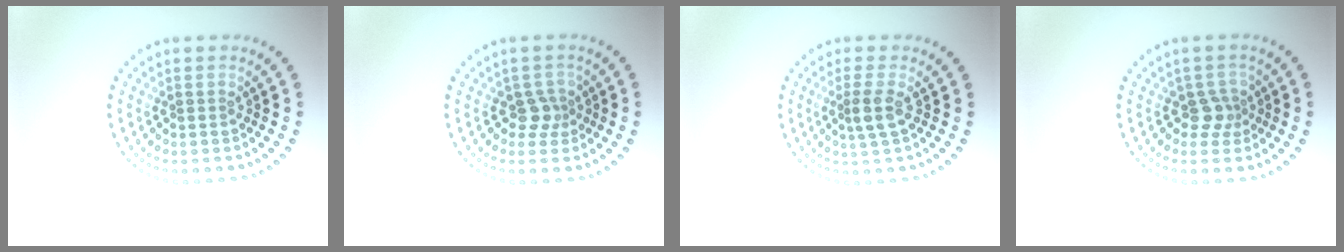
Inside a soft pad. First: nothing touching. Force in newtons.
{"total": 1.9, "press": 1.4, "slide": 1.2}
{"total": 2.0, "press": 1.7, "slide": 1.2}
{"total": 2.0, "press": 1.4, "slide": 1.4}